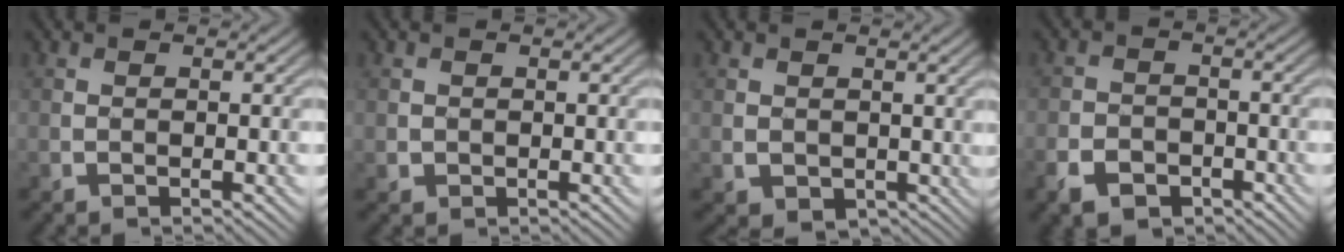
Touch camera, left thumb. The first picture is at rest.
{"total": 0.9, "force": [0.0, 0.9, -0.1], "torque": [0.004, -0.004, -0.004]}
{"total": 2.1, "force": [0.3, 2.0, 0.7], "torque": [-0.024, -0.013, 0.007]}
{"total": 4.9, "force": [-3.2, 3.1, 2.2], "torque": [-0.047, -0.005, -0.063]}